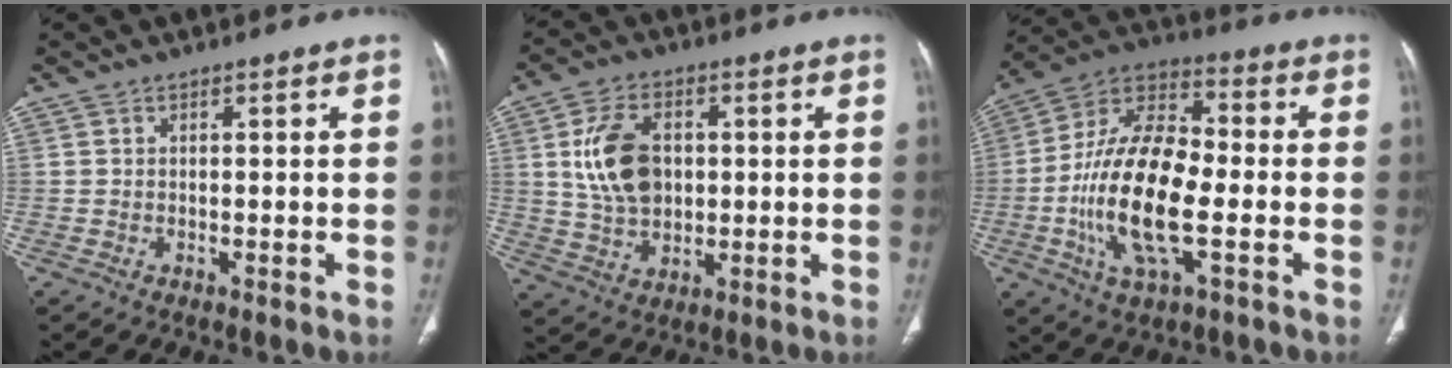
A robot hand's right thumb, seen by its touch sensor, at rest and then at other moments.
{"total": 11.7, "force": [1.7, 8.0, 8.4], "torque": [-0.141, -0.002, 0.038]}
{"total": 19.5, "force": [-3.8, 8.6, 17.0], "torque": [-0.323, 0.023, -0.072]}